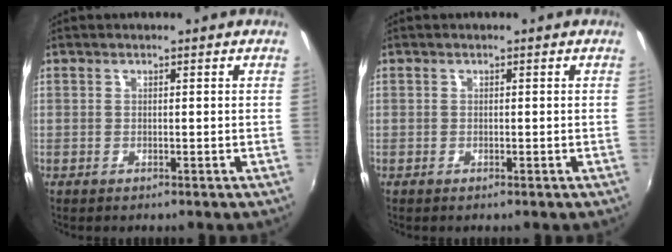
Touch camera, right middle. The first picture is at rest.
{"total": 0.0}